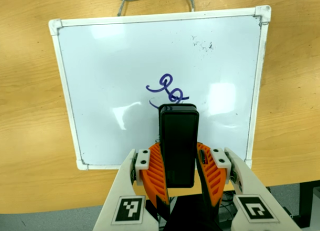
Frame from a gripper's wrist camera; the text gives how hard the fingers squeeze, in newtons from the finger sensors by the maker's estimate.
{"total": 8.0, "left": 5.6, "right": 10.5}